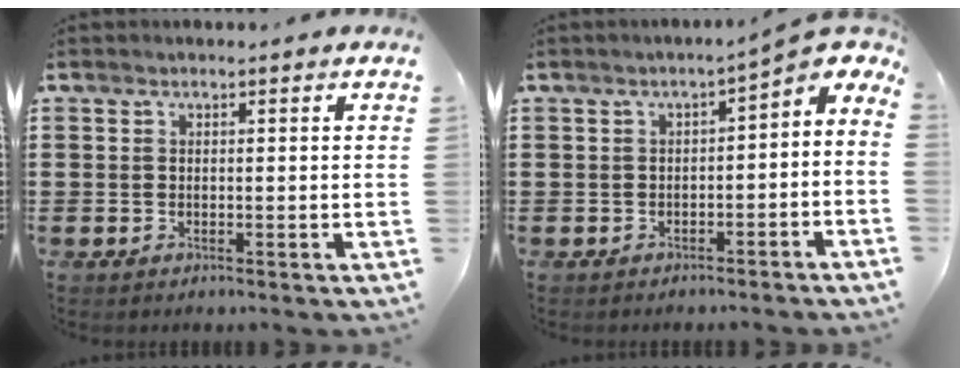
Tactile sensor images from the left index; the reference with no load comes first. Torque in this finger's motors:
{"motor_torque": [1.48, 0.16, 0.32, 0.08]}